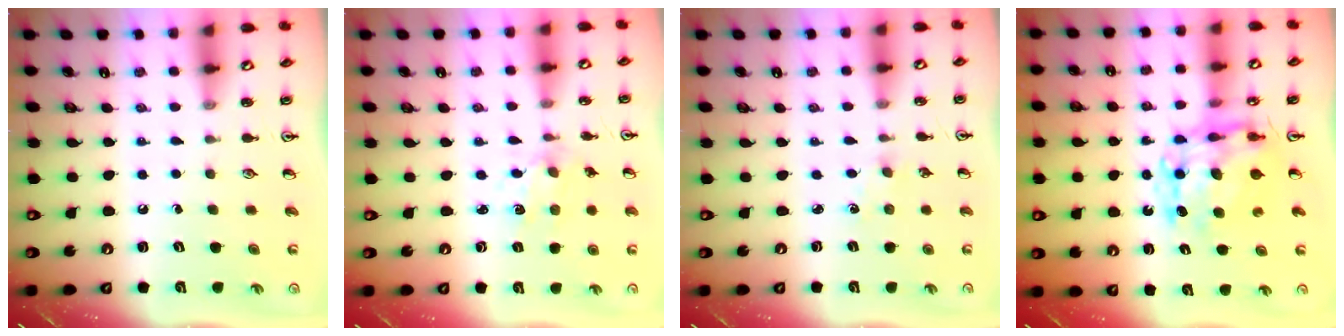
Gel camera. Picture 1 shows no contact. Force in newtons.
{"total": 2.1, "press": 2.1, "slide": 0.3}
{"total": 1.2, "press": 1.2, "slide": 0.3}
{"total": 10.9, "press": 10.9, "slide": 0.9}